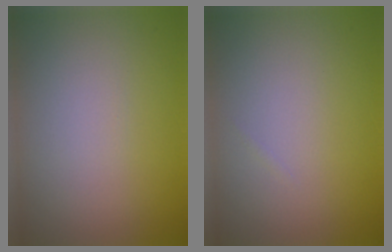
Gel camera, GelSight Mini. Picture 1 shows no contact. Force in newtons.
{"total": 0.0}